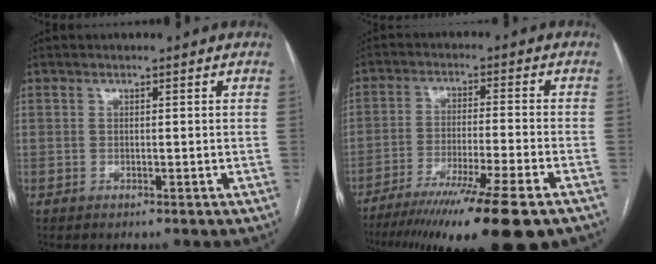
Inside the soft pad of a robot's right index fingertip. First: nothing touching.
{"total": 18.4, "force": [-13.7, 0.0, 12.3], "torque": [-0.166, -0.047, -0.217]}